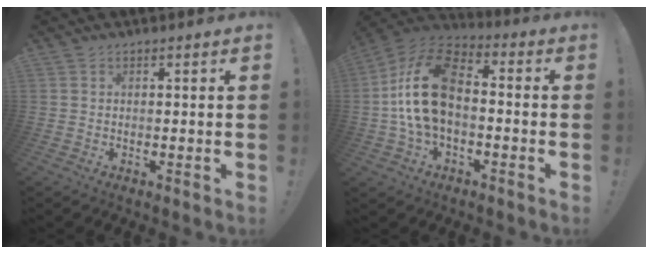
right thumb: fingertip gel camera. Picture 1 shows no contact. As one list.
[{"total": 18.2, "force": [0.1, 11.4, 14.2], "torque": [-0.271, 0.023, 0.008]}]